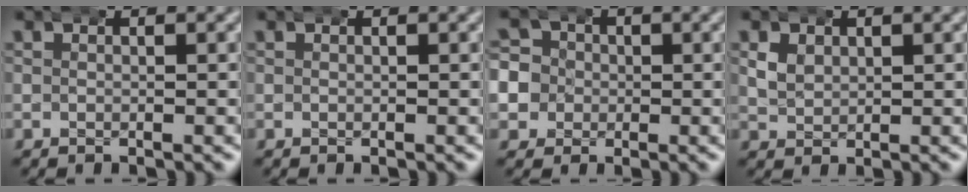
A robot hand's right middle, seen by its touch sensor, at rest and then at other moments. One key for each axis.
{"total": 0.0}
{"total": 7.0, "fx": 0.3, "fy": 6.6, "fz": 2.1, "tx": -0.057, "ty": -0.014, "tz": -0.001}
{"total": 1.6, "fx": 0.8, "fy": 1.4, "fz": 0.3, "tx": -0.009, "ty": -0.005, "tz": 0.020}